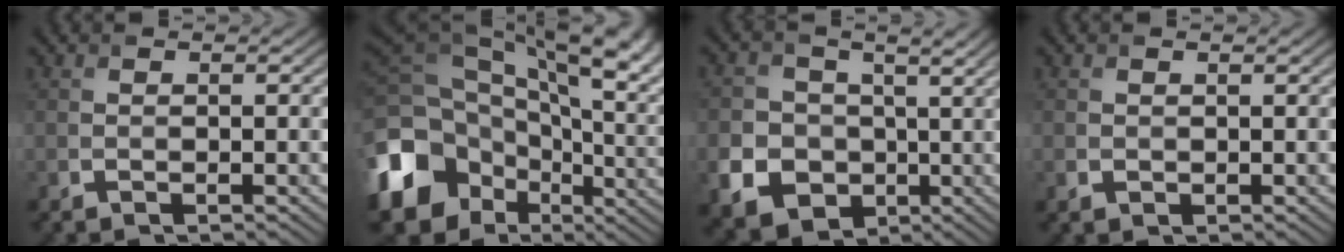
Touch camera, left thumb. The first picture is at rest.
{"total": 20.2, "force": [0.1, 15.5, 13.0], "torque": [-0.287, -0.032, 0.026]}
{"total": 8.6, "force": [-1.3, 7.5, 3.9], "torque": [-0.103, -0.025, -0.034]}
{"total": 0.8, "force": [0.2, 0.7, 0.2], "torque": [-0.009, -0.005, 0.006]}